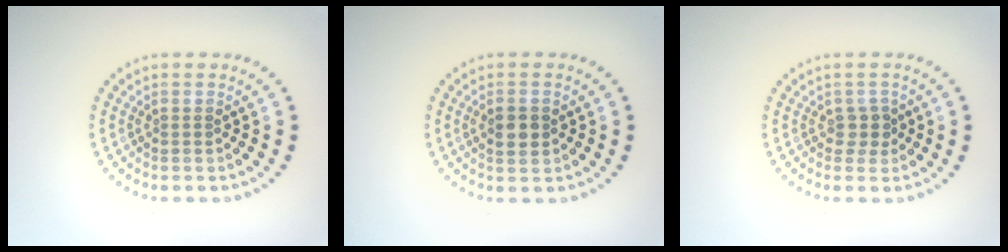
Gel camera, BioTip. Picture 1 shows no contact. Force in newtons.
{"total": 2.0, "press": 2.0, "slide": 0.1}
{"total": 1.4, "press": 1.2, "slide": 0.9}